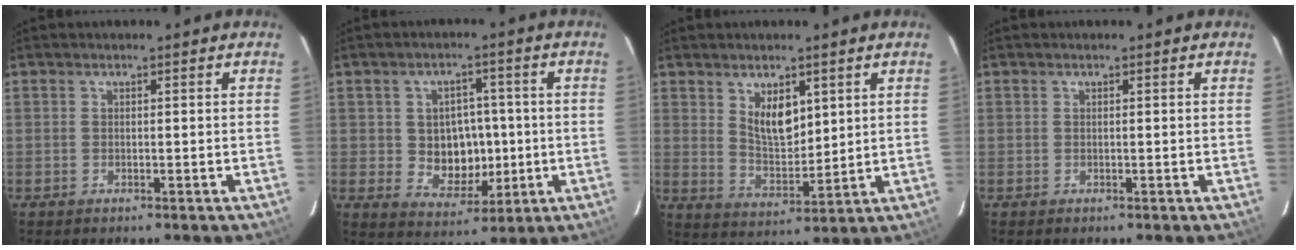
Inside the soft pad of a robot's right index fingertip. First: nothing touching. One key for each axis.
{"total": 8.5, "fx": -0.6, "fy": 7.2, "fz": 4.4, "tx": -0.089, "ty": 0.007, "tz": 0.010}
{"total": 7.3, "fx": 3.4, "fy": 3.8, "fz": 5.3, "tx": -0.085, "ty": -0.004, "tz": 0.070}
{"total": 0.0}